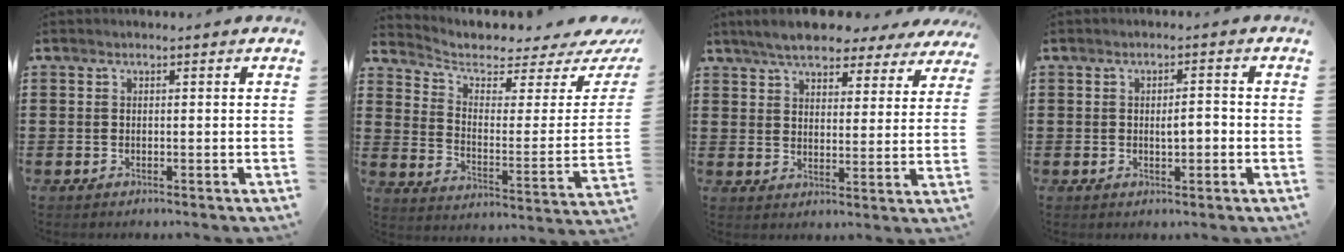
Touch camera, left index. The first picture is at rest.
{"total": 4.2, "force": [3.2, 1.8, 2.0], "torque": [-0.054, -0.031, 0.050]}
{"total": 6.3, "force": [5.7, 1.3, 2.2], "torque": [-0.068, -0.013, 0.103]}
{"total": 2.6, "force": [-0.3, 0.8, 2.5], "torque": [-0.045, 0.003, -0.007]}